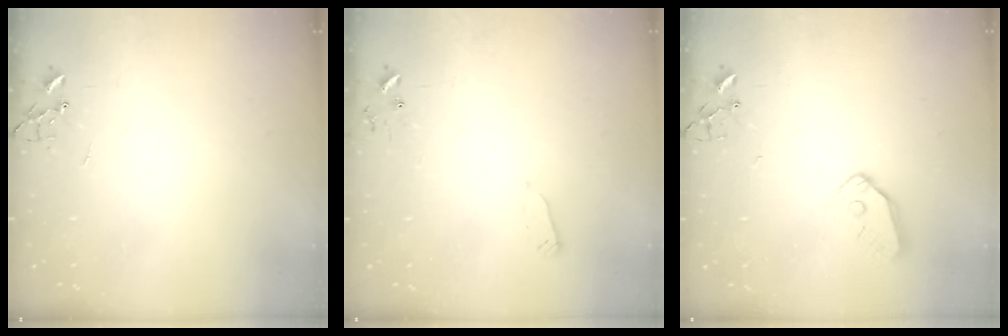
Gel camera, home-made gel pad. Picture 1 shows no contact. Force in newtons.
{"total": 2.4, "press": 2.4, "slide": 0.4}
{"total": 9.0, "press": 8.9, "slide": 0.9}